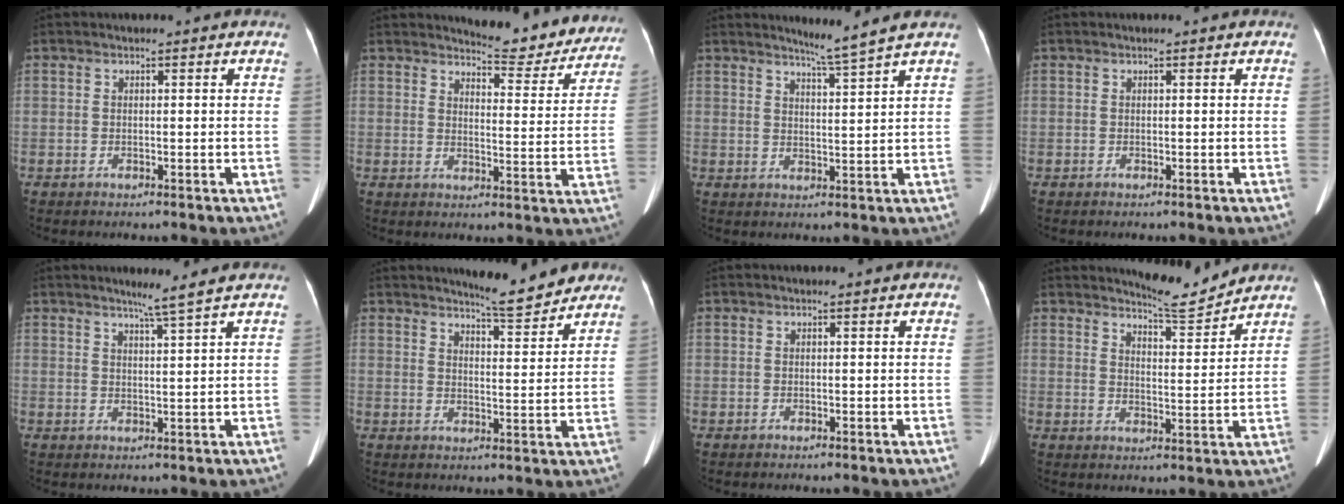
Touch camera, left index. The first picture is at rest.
{"total": 11.3, "force": [10.9, 2.1, 2.1], "torque": [-0.015, -0.032, 0.120]}
{"total": 4.1, "force": [3.4, -1.9, 1.3], "torque": [-0.029, -0.019, 0.065]}
{"total": 0.0}
{"total": 3.2, "force": [2.4, -1.3, 1.7], "torque": [-0.034, -0.011, 0.048]}
{"total": 8.0, "force": [7.5, 0.8, 2.5], "torque": [-0.042, -0.008, 0.096]}
{"total": 0.0}
{"total": 5.8, "force": [5.8, -0.6, 0.4], "torque": [-0.021, -0.025, 0.090]}